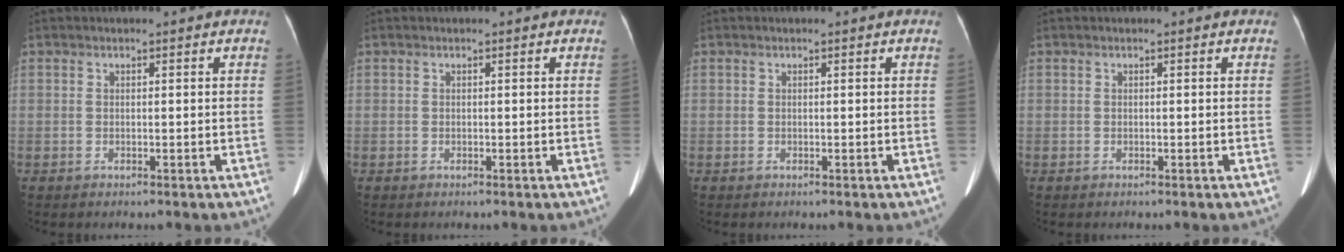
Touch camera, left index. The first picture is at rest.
{"total": 0.0}
{"total": 0.0}
{"total": 0.0}